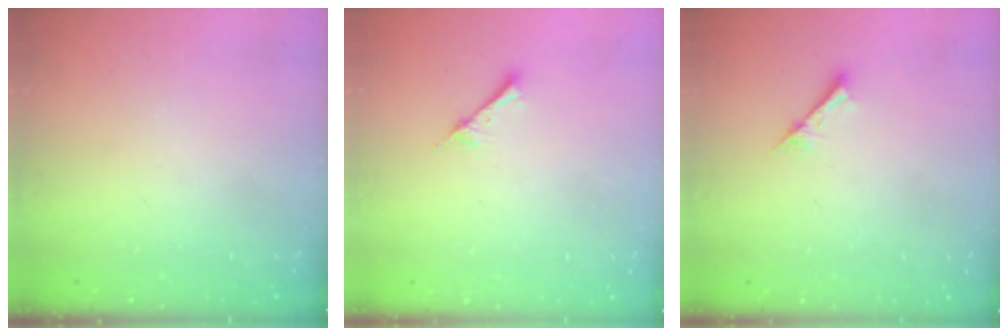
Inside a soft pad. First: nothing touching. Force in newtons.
{"total": 2.2, "press": 2.2, "slide": 0.3}
{"total": 2.1, "press": 2.1, "slide": 0.2}